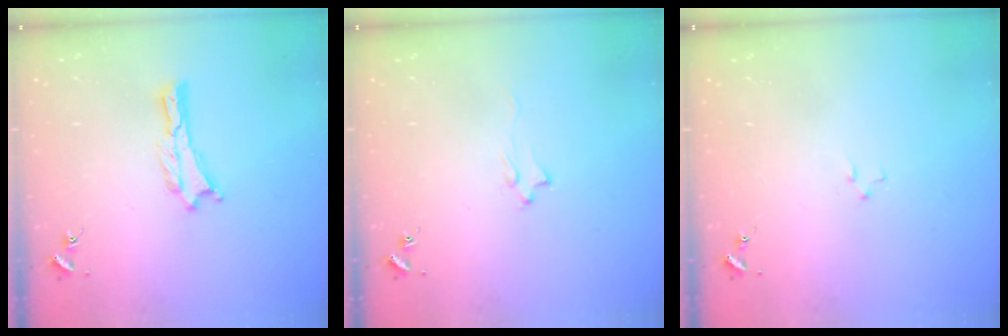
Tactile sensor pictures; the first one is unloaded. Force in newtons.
{"total": 1.6, "press": 1.5, "slide": 0.2}
{"total": 0.7, "press": 0.7, "slide": 0.2}